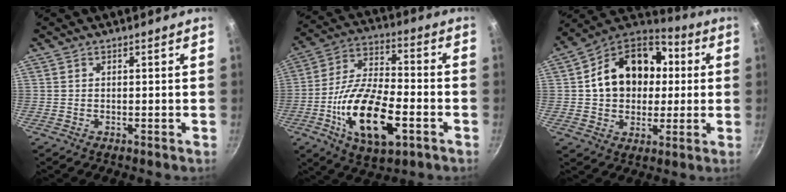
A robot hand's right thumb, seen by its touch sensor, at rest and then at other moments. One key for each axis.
{"total": 19.4, "fx": -6.3, "fy": 8.8, "fz": 16.1, "tx": -0.289, "ty": 0.025, "tz": -0.115}
{"total": 19.3, "fx": 2.5, "fy": 15.0, "fz": 11.9, "tx": -0.171, "ty": 0.033, "tz": 0.031}